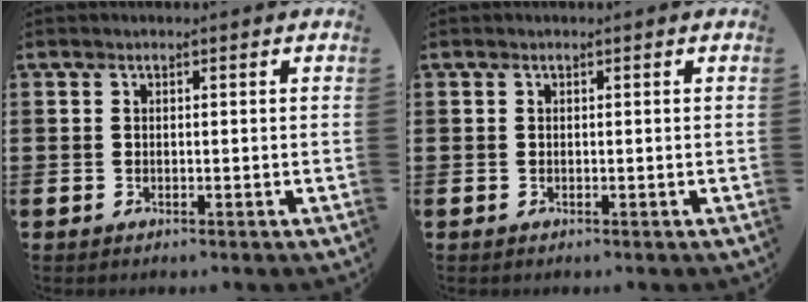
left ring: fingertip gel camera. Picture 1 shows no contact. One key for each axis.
{"total": 0.0}